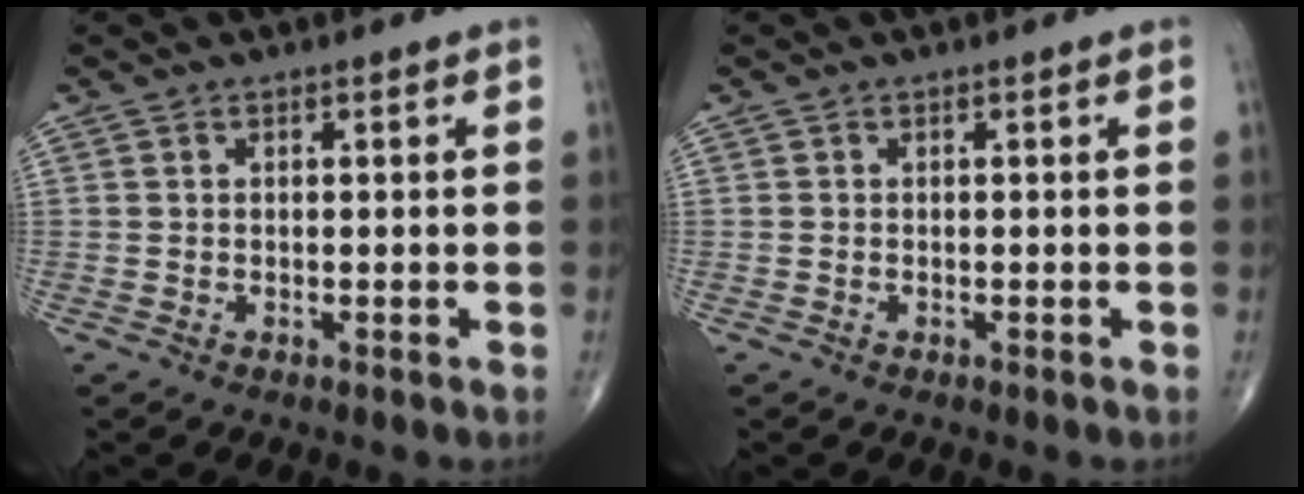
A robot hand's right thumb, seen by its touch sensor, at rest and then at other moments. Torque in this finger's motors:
{"motor_torque": [-0.21, 0.12, 0.14, 0.02, -0.03]}